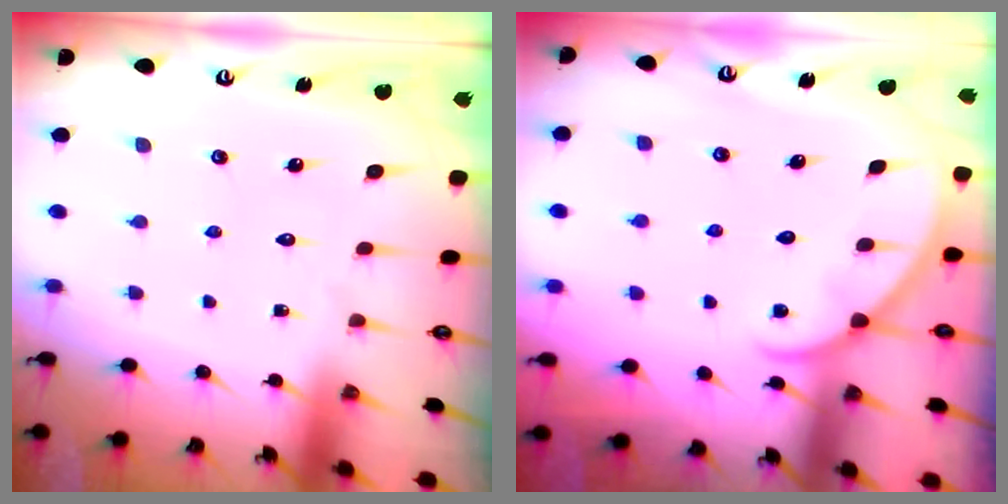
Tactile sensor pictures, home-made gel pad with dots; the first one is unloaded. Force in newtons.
{"total": 2.9, "press": 2.9, "slide": 0.4}